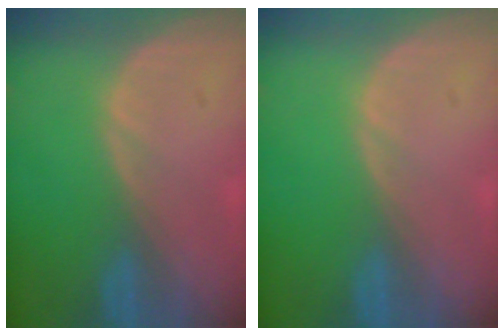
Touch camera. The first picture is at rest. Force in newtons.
{"total": 0.0}